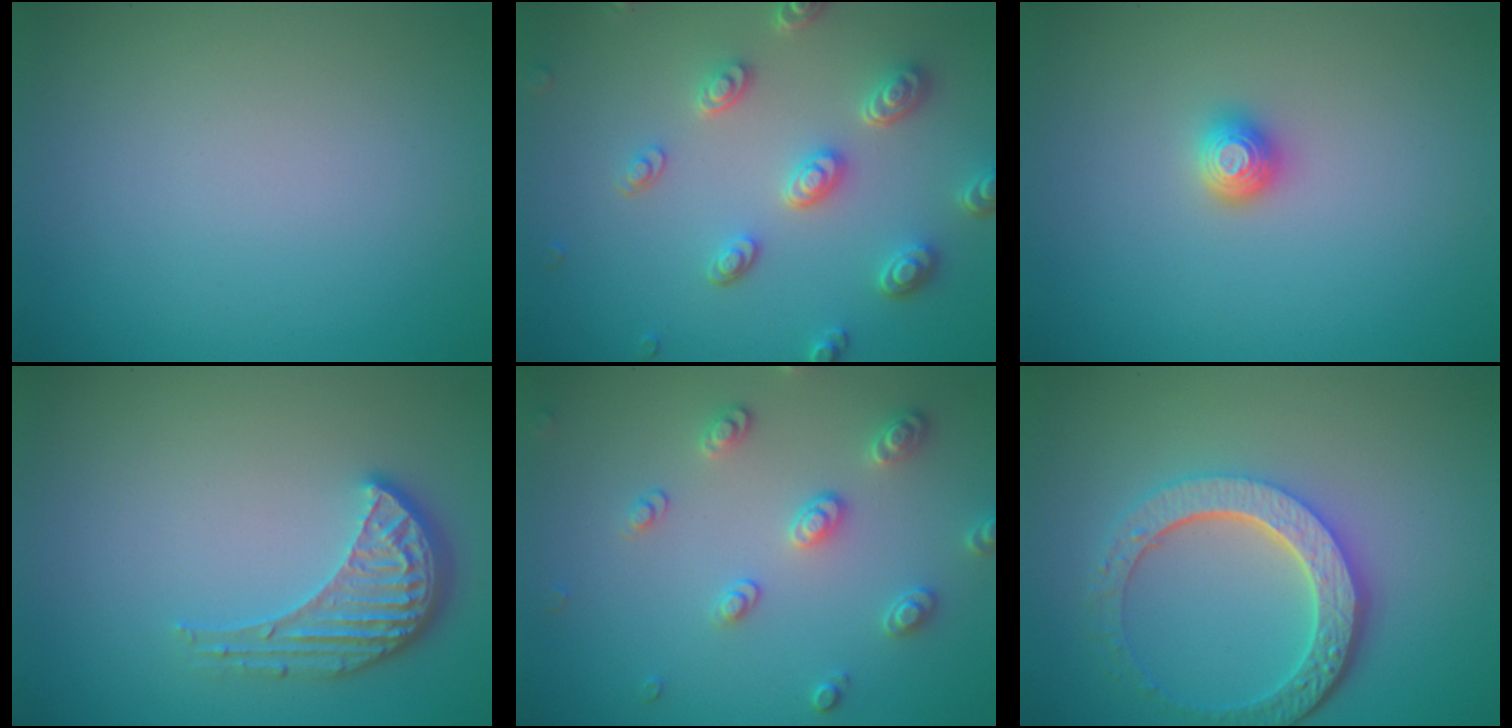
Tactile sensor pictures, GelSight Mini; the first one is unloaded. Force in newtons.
{"total": 4.5, "press": 3.7, "slide": 2.6}
{"total": 1.4, "press": 1.2, "slide": 0.6}
{"total": 4.1, "press": 3.2, "slide": 2.5}
{"total": 2.8, "press": 2.8, "slide": 0.2}
{"total": 5.8, "press": 4.3, "slide": 3.8}